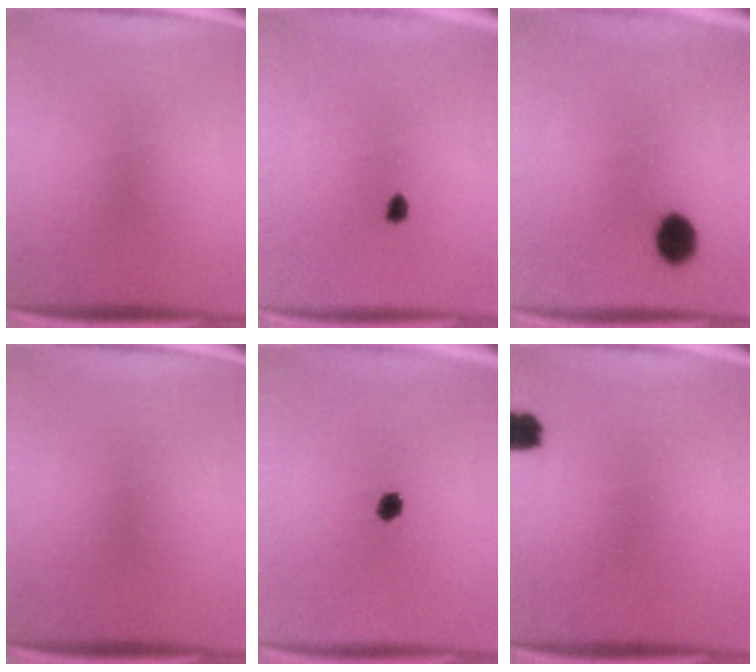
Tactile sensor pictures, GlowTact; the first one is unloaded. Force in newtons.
{"total": 1.1}
{"total": 6.8}
{"total": 0.0}
{"total": 3.0}
{"total": 2.7}